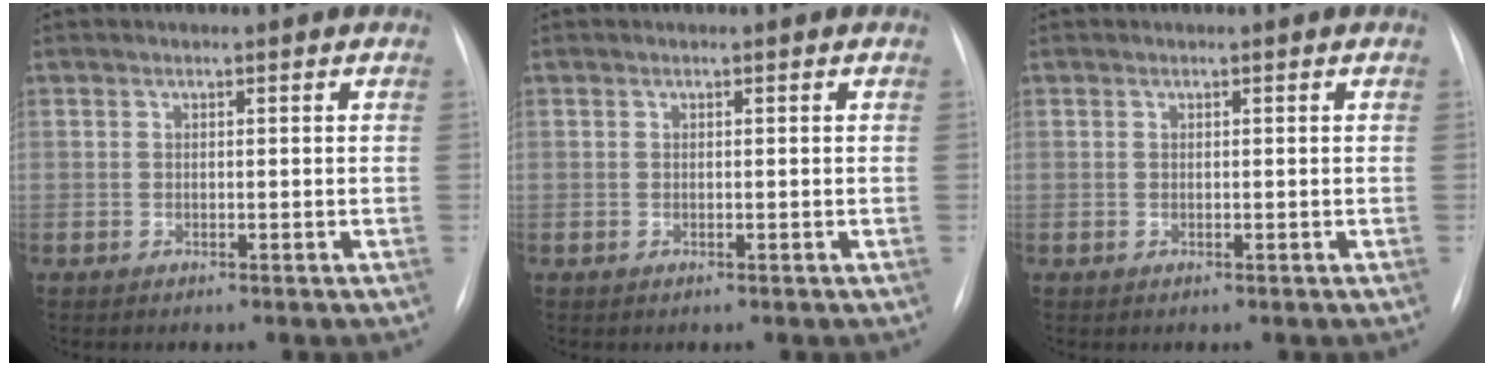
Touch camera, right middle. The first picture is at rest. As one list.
[{"total": 0.0}, {"total": 0.0}]